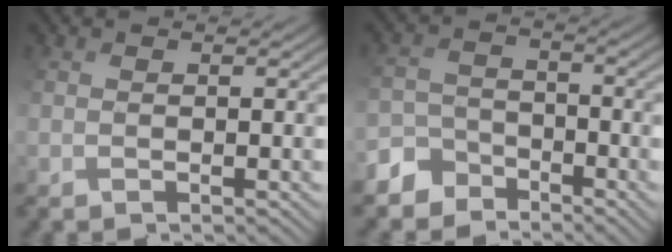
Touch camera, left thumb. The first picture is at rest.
{"total": 4.5, "force": [-4.1, 1.8, -0.6], "torque": [-0.006, -0.001, -0.084]}